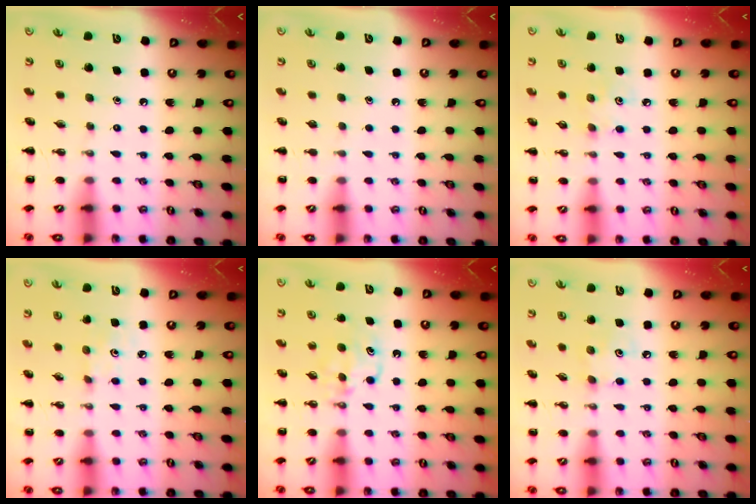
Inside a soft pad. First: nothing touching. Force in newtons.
{"total": 0.8, "press": 0.8, "slide": 0.1}
{"total": 3.8, "press": 3.7, "slide": 0.9}
{"total": 2.8, "press": 2.7, "slide": 0.8}
{"total": 5.7, "press": 5.5, "slide": 1.6}
{"total": 3.9, "press": 3.8, "slide": 0.7}